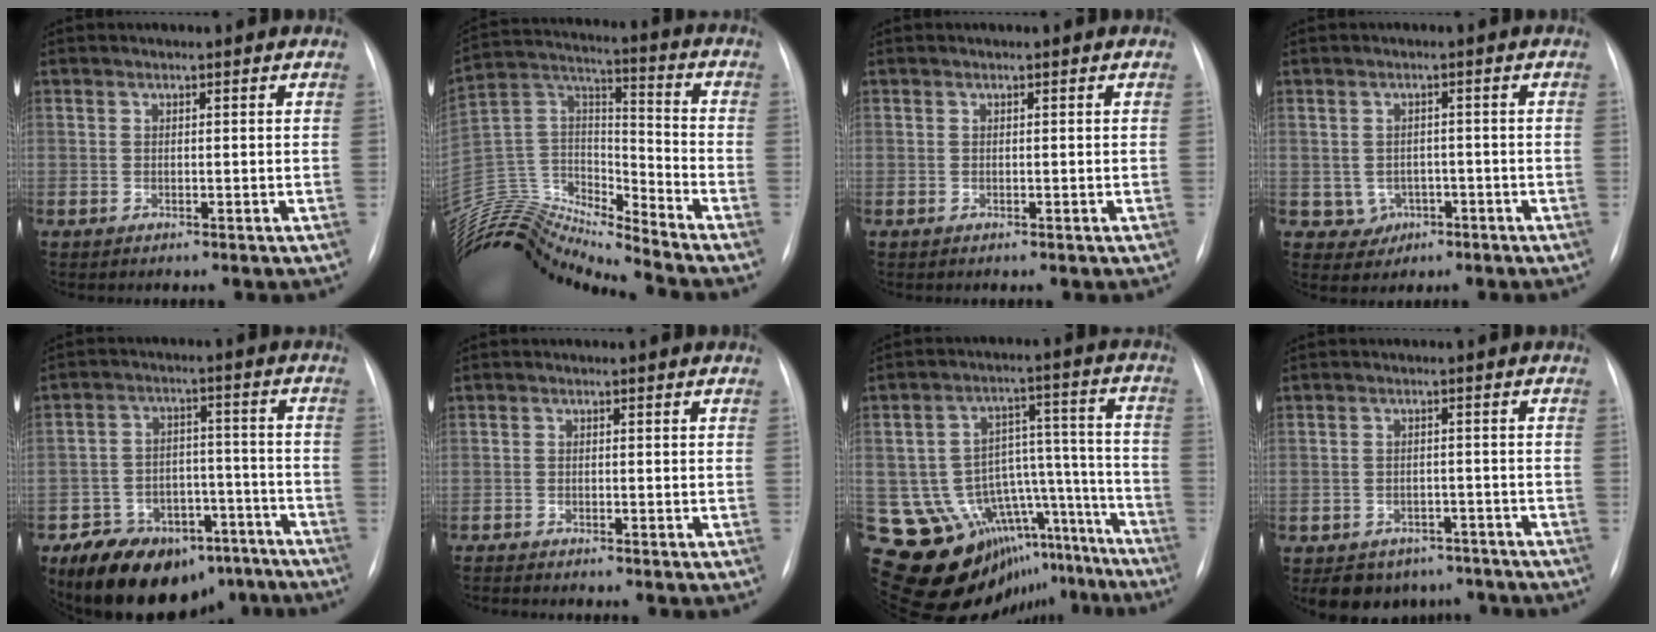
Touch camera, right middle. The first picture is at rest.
{"total": 17.4, "force": [-17.1, 0.1, 3.1], "torque": [-0.057, 0.063, -0.312]}
{"total": 0.0}
{"total": 3.3, "force": [-1.1, 3.1, 0.6], "torque": [-0.005, 0.007, -0.006]}
{"total": 16.4, "force": [-12.5, 8.5, 6.3], "torque": [-0.090, 0.035, -0.177]}
{"total": 2.2, "force": [-2.1, -0.5, 0.6], "torque": [-0.012, -0.008, -0.034]}
{"total": 20.4, "force": [-14.5, 12.2, 7.3], "torque": [-0.097, 0.093, -0.182]}
{"total": 8.0, "force": [-6.3, 4.7, 1.0], "torque": [-0.006, 0.013, -0.076]}